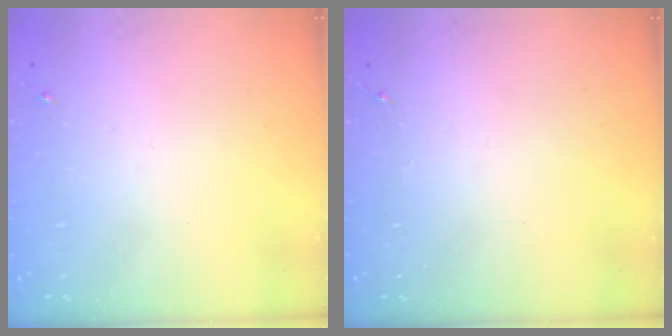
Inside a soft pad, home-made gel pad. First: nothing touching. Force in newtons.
{"total": 0.0}